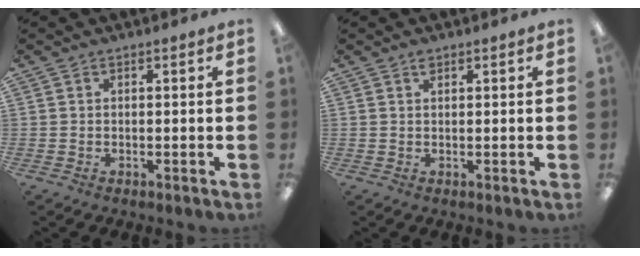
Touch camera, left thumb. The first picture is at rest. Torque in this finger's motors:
{"motor_torque": [0.11, -0.05, 0.16, -0.23, 0.00]}